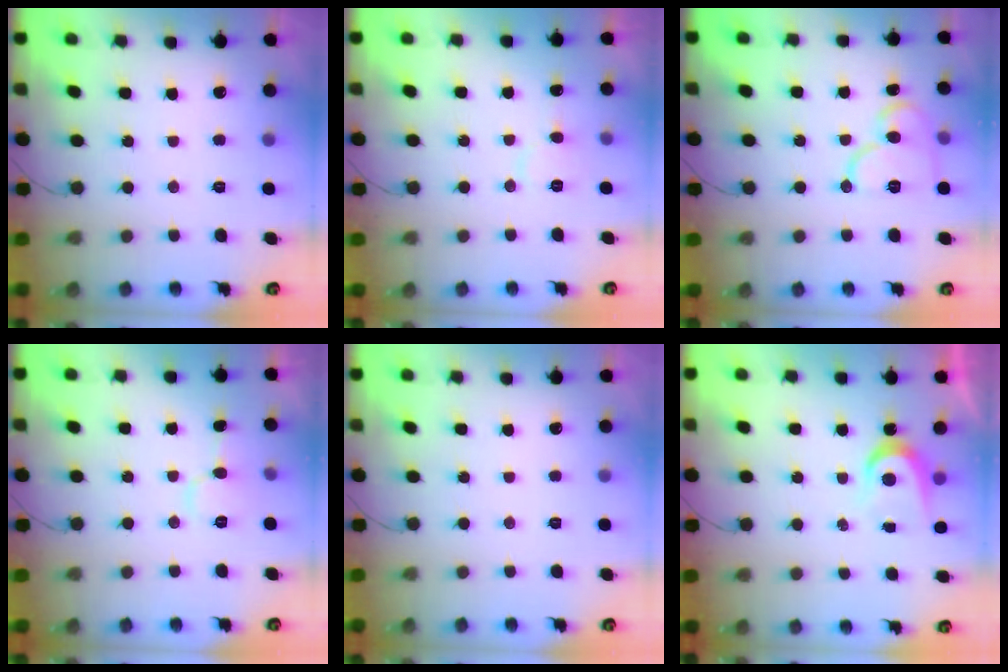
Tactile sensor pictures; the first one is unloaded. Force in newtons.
{"total": 7.2, "press": 7.2, "slide": 0.5}
{"total": 12.3, "press": 12.2, "slide": 1.4}
{"total": 6.7, "press": 6.7, "slide": 0.7}
{"total": 0.0}
{"total": 4.9, "press": 4.9, "slide": 0.5}